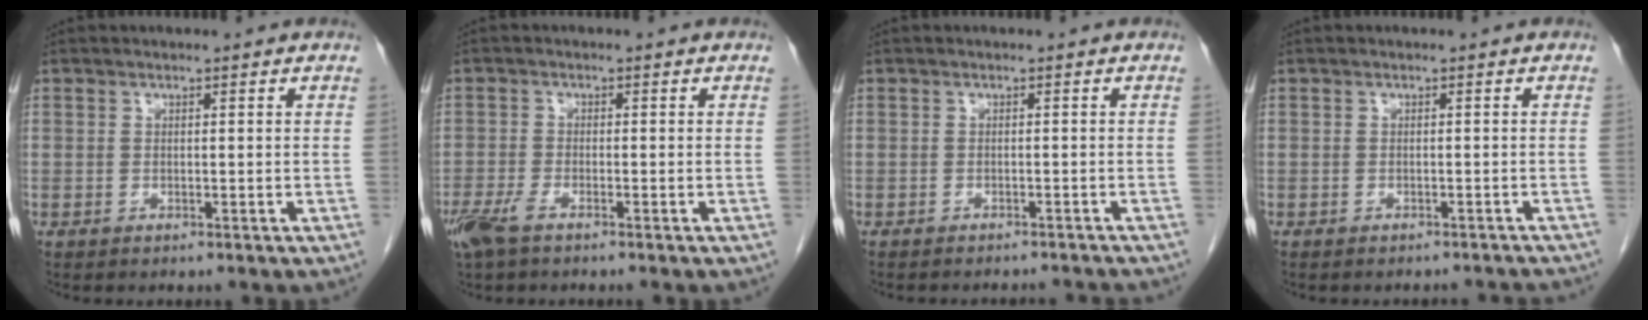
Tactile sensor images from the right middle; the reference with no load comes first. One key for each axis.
{"total": 3.7, "fx": -2.6, "fy": 0.8, "fz": 2.5, "tx": -0.058, "ty": -0.007, "tz": -0.053}
{"total": 6.5, "fx": -6.3, "fy": 1.1, "fz": 1.5, "tx": -0.012, "ty": -0.002, "tz": -0.065}
{"total": 5.4, "fx": -5.1, "fy": 1.2, "fz": 1.2, "tx": -0.013, "ty": -0.004, "tz": -0.052}